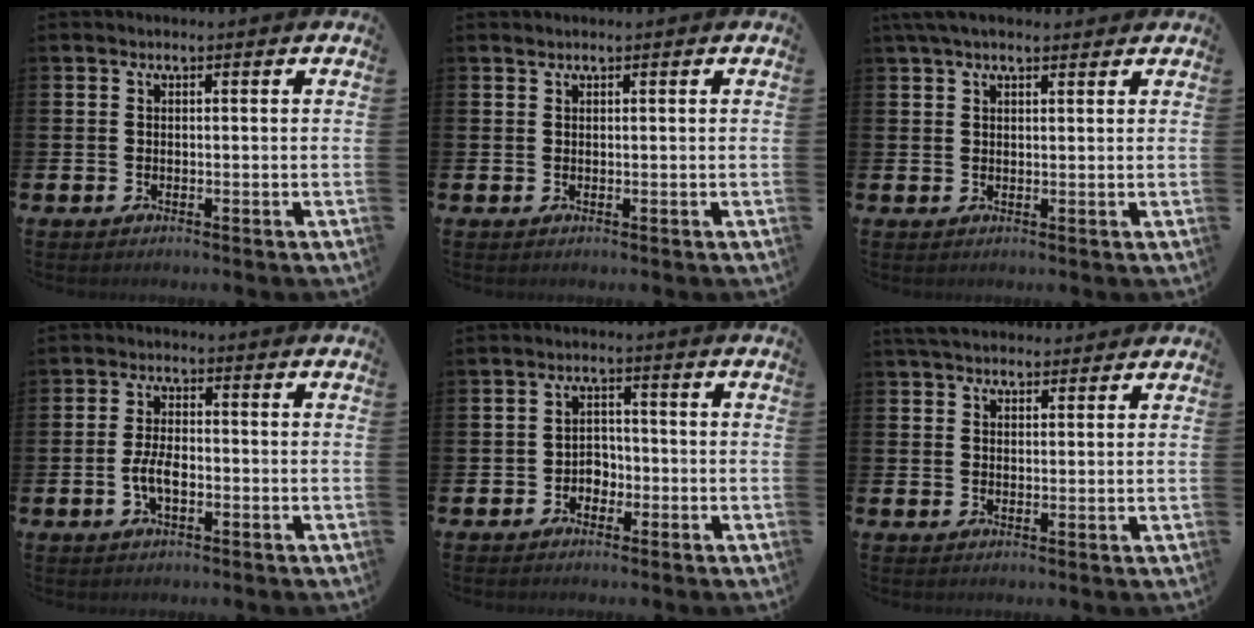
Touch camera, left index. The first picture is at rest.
{"total": 0.5, "force": [0.5, 0.0, 0.1], "torque": [-0.001, 0.001, 0.010]}
{"total": 3.5, "force": [2.7, 1.1, 1.9], "torque": [-0.043, 0.002, 0.050]}
{"total": 3.8, "force": [-0.9, 1.7, 3.3], "torque": [-0.057, -0.001, -0.020]}
{"total": 2.6, "force": [-1.5, 2.0, 0.8], "torque": [-0.020, 0.007, -0.036]}
{"total": 4.1, "force": [3.8, 1.3, 0.9], "torque": [-0.028, -0.008, 0.073]}